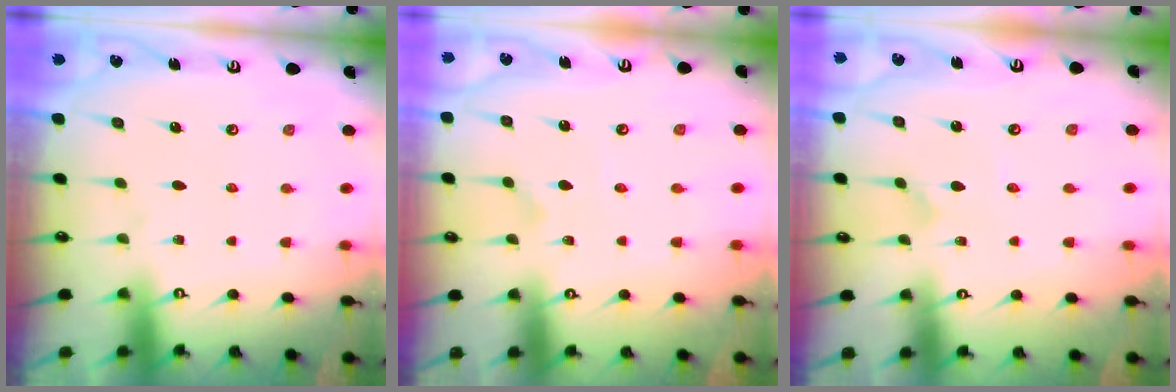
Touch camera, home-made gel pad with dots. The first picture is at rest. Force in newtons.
{"total": 2.3, "press": 2.3, "slide": 0.1}
{"total": 2.6, "press": 2.6, "slide": 0.3}